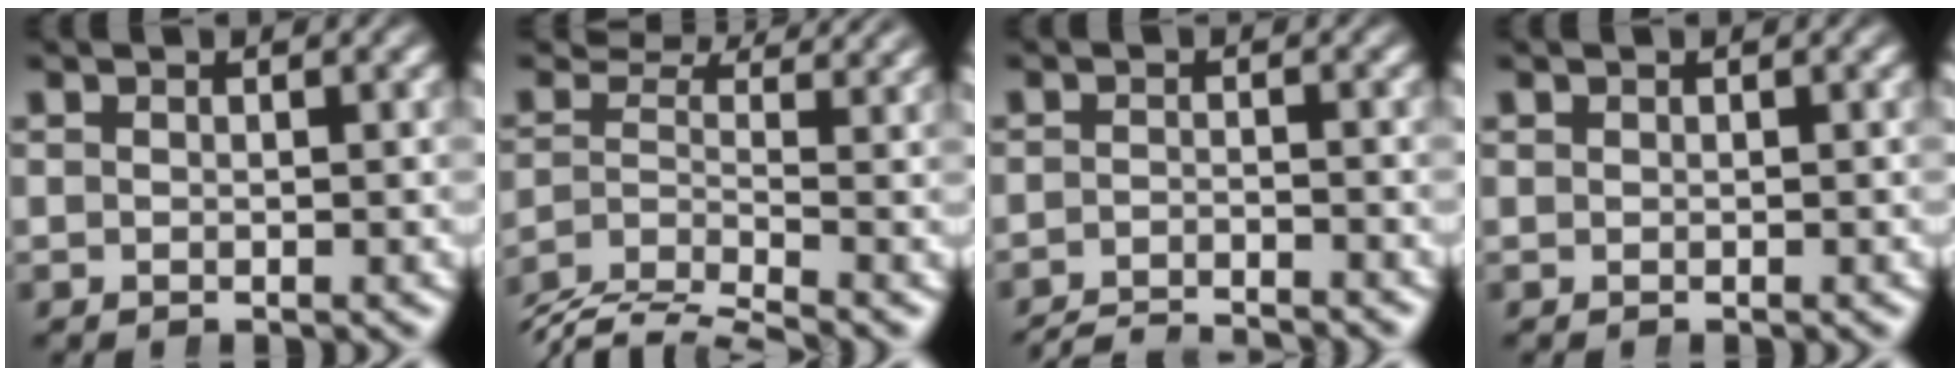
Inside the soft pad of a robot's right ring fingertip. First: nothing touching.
{"total": 6.2, "force": [-3.4, 3.9, 3.5], "torque": [-0.056, -0.027, -0.059]}
{"total": 5.1, "force": [-5.0, 0.9, 0.4], "torque": [0.002, -0.012, -0.084]}
{"total": 0.0}